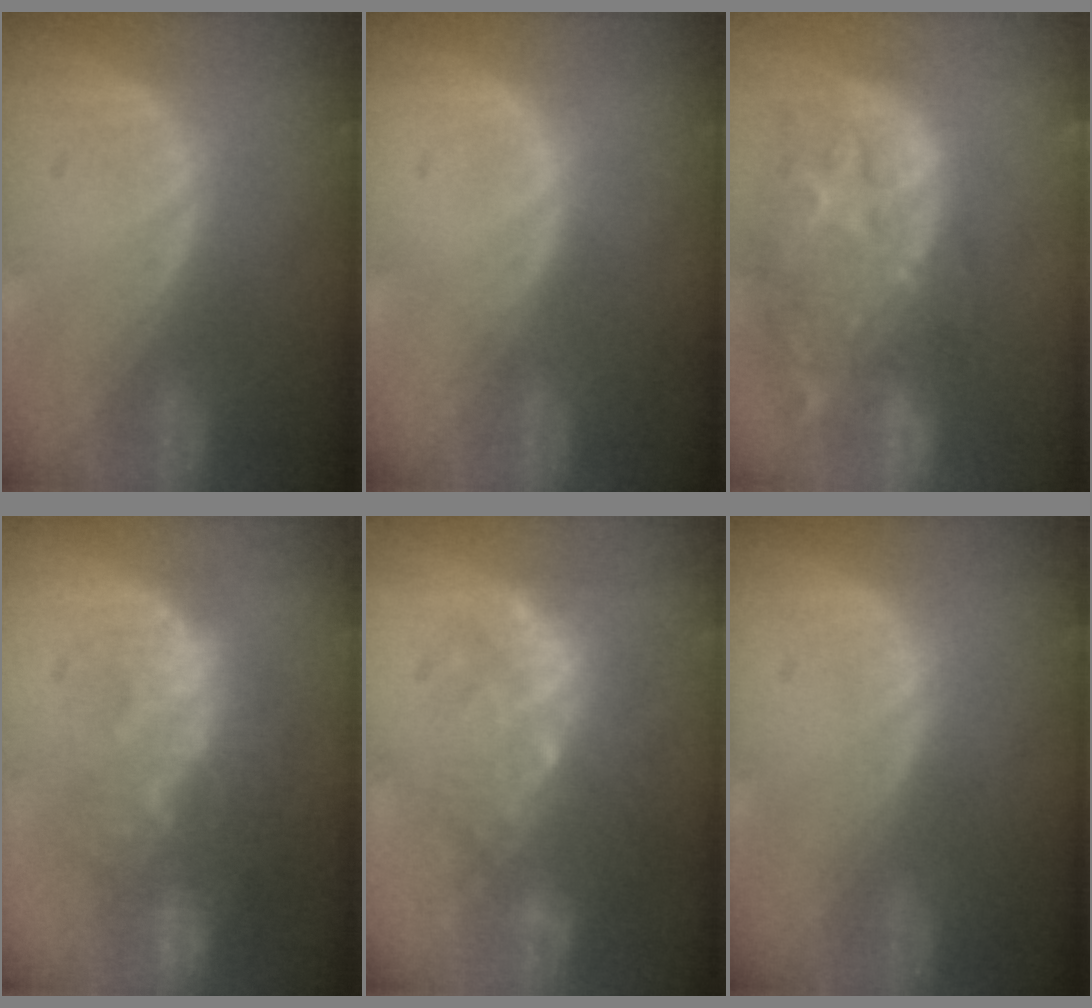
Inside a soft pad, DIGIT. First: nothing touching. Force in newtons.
{"total": 0.0}
{"total": 14.4, "press": 11.6, "slide": 8.6}
{"total": 10.7, "press": 9.4, "slide": 5.0}
{"total": 9.1, "press": 8.5, "slide": 3.4}
{"total": 0.0}